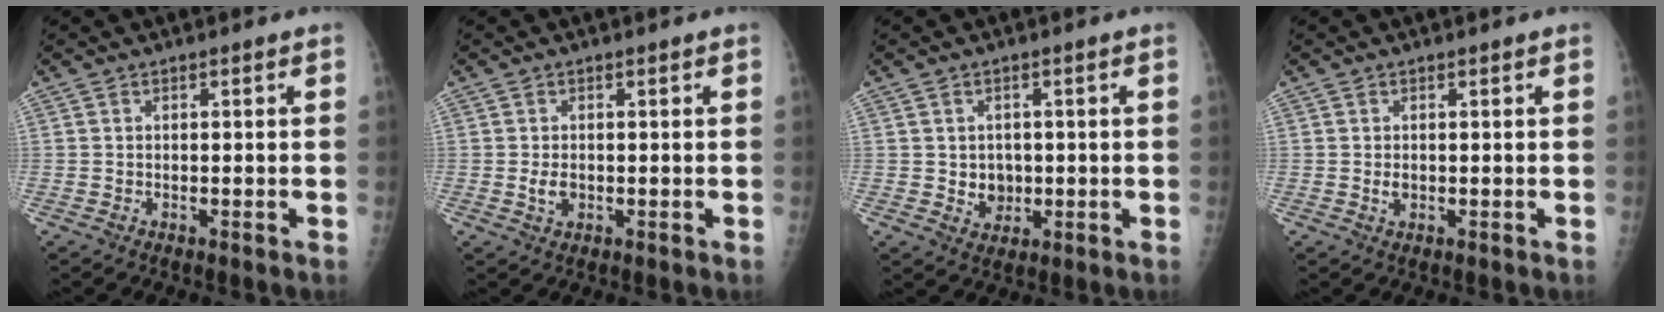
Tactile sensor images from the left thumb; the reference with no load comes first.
{"total": 2.2, "force": [-0.2, 1.5, 1.6], "torque": [-0.027, -0.002, 0.000]}
{"total": 3.8, "force": [0.0, 3.4, 1.8], "torque": [-0.007, 0.000, 0.009]}
{"total": 1.5, "force": [0.0, 1.1, 1.0], "torque": [-0.015, -0.001, 0.002]}